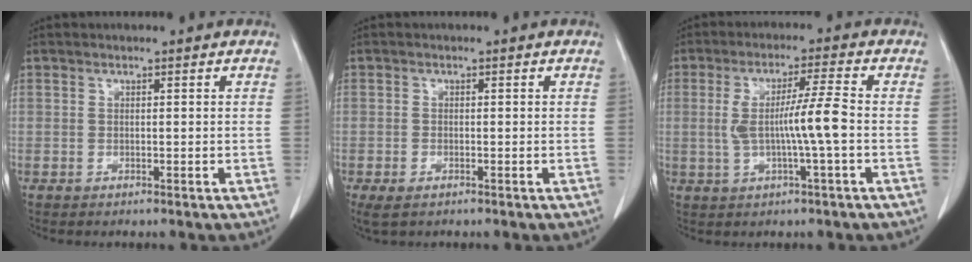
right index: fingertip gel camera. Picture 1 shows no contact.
{"total": 2.6, "force": [-1.5, 1.2, 1.8], "torque": [-0.039, -0.007, -0.019]}
{"total": 7.5, "force": [-0.7, -0.5, 7.5], "torque": [-0.141, 0.006, -0.009]}